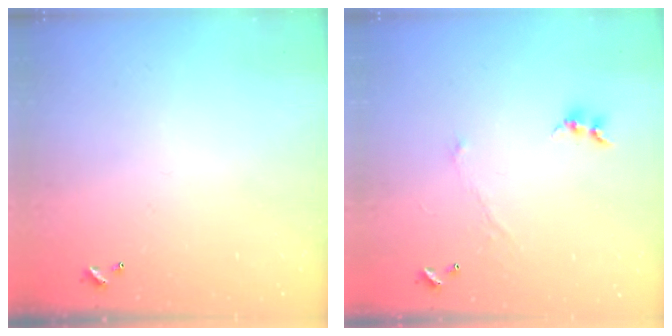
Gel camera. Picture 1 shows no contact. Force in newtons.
{"total": 0.0}